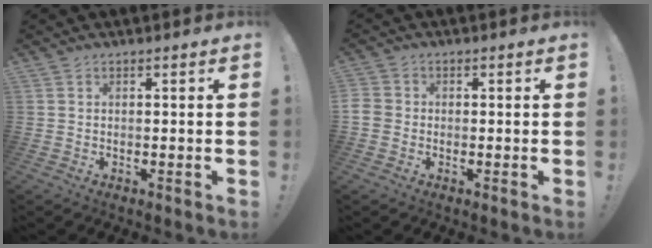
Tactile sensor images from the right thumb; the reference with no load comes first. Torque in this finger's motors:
{"motor_torque": [0.32, 0.39, 0.03, -0.04, 0.00]}